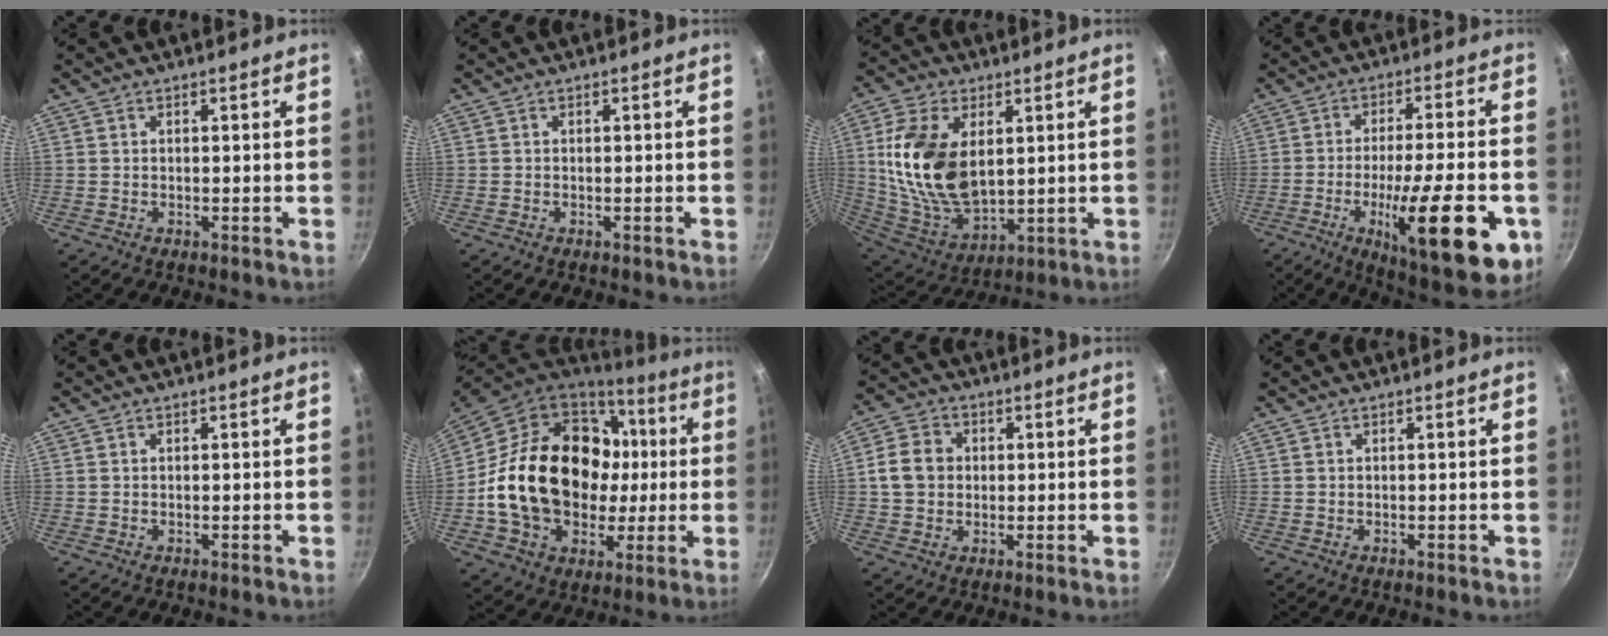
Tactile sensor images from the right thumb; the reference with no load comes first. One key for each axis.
{"total": 0.0}
{"total": 19.0, "fx": 3.6, "fy": 11.6, "fz": 14.7, "tx": -0.268, "ty": -0.023, "tz": 0.083}
{"total": 22.6, "fx": -7.3, "fy": 6.1, "fz": 20.5, "tx": -0.280, "ty": 0.010, "tz": -0.104}
{"total": 0.0}
{"total": 27.9, "fx": 0.9, "fy": 21.0, "fz": 18.2, "tx": -0.297, "ty": 0.036, "tz": 0.037}
{"total": 7.6, "fx": 0.6, "fy": 6.5, "fz": 3.9, "tx": -0.048, "ty": 0.010, "tz": -0.001}
{"total": 0.0}